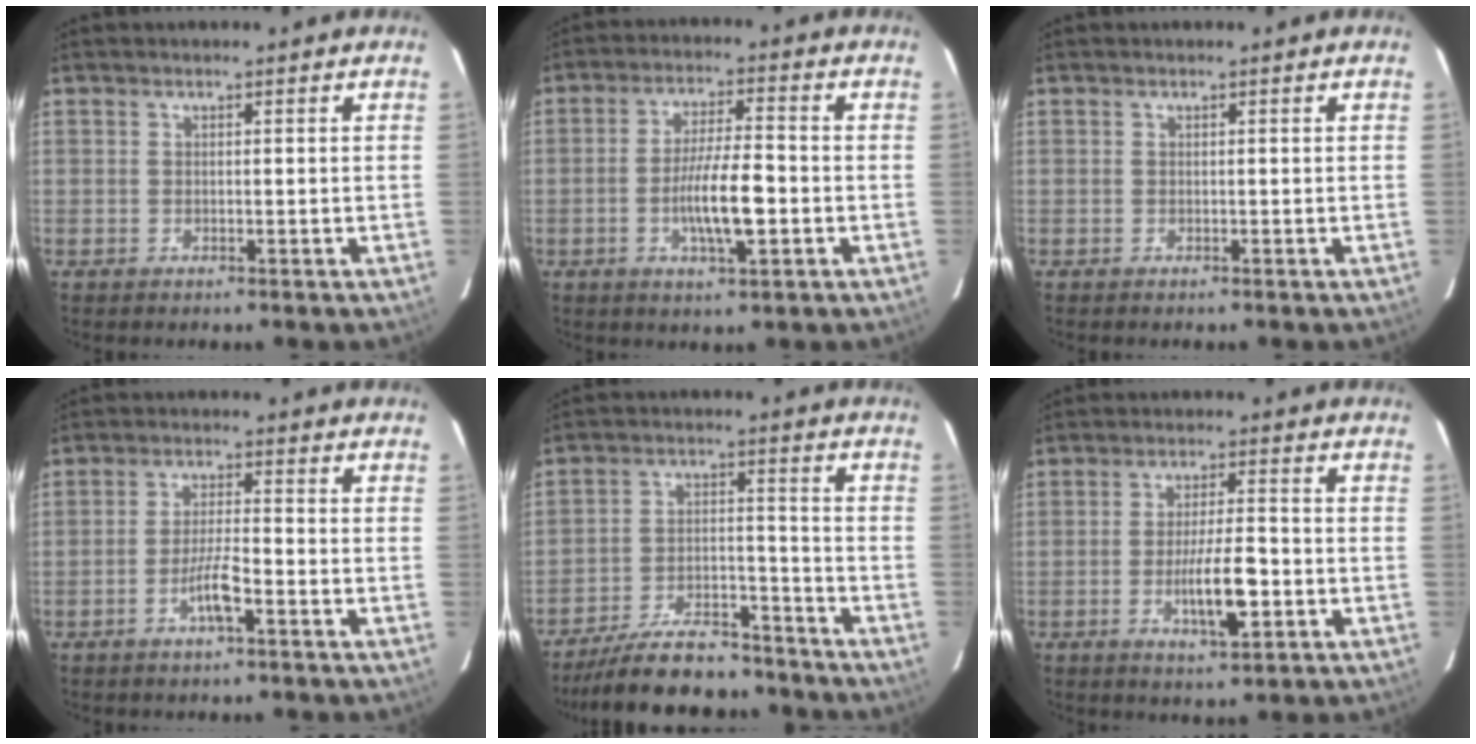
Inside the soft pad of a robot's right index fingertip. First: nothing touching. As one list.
[{"total": 8.3, "force": [-2.1, 1.3, 8.0], "torque": [-0.143, 0.002, -0.039]}, {"total": 0.0}, {"total": 4.7, "force": [-2.3, 0.4, 4.1], "torque": [-0.078, -0.001, -0.045]}, {"total": 13.2, "force": [-11.7, 3.7, 4.9], "torque": [-0.079, 0.012, -0.193]}, {"total": 7.5, "force": [-2.2, 1.2, 7.0], "torque": [-0.121, -0.004, -0.037]}]